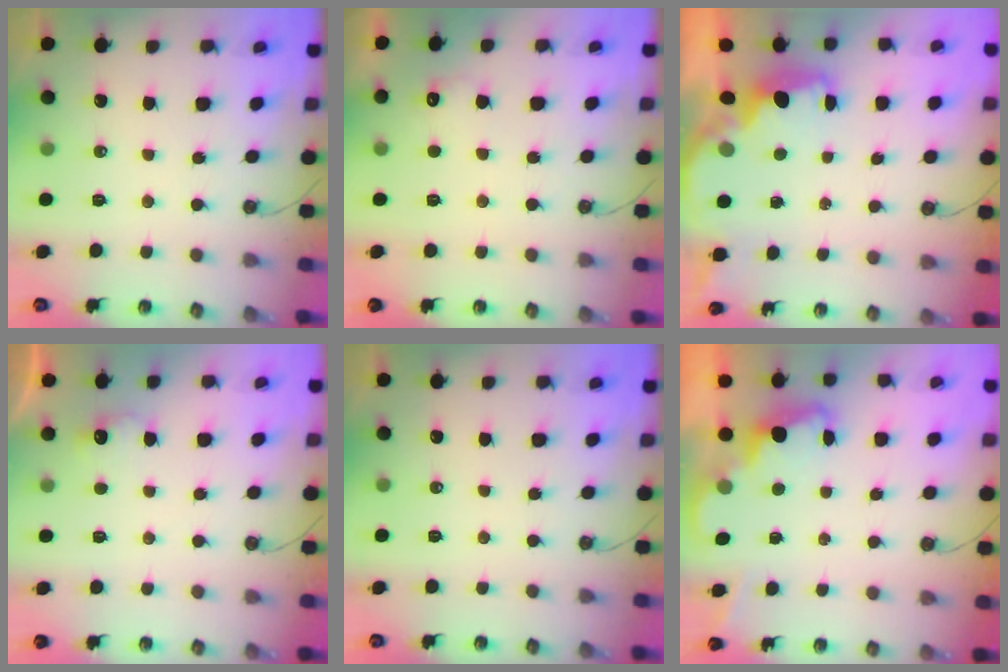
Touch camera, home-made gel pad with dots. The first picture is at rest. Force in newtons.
{"total": 5.1, "press": 5.0, "slide": 1.2}
{"total": 2.2, "press": 2.0, "slide": 0.8}
{"total": 5.1, "press": 5.0, "slide": 1.2}
{"total": 0.0}
{"total": 2.3, "press": 2.3, "slide": 0.5}